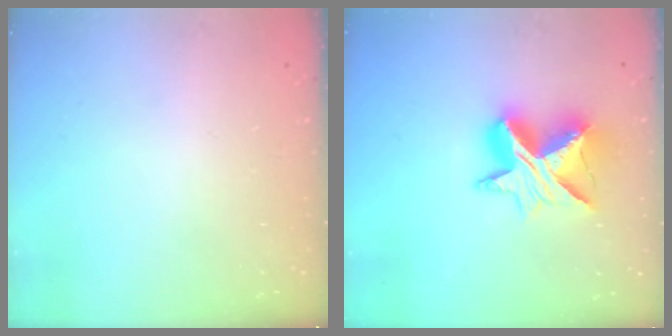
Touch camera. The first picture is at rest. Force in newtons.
{"total": 13.8, "press": 13.7, "slide": 0.9}